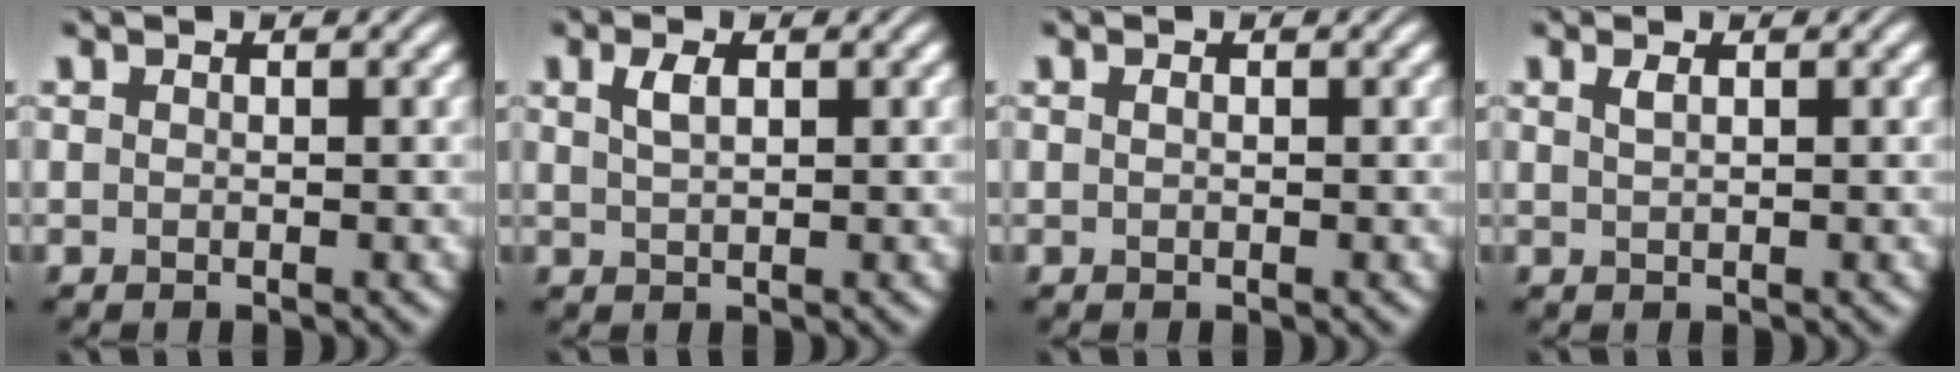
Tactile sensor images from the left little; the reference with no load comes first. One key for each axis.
{"total": 1.7, "fx": 0.8, "fy": 0.6, "fz": 1.3, "tx": -0.029, "ty": 0.004, "tz": 0.017}
{"total": 0.0}
{"total": 0.9, "fx": 0.4, "fy": 0.3, "fz": 0.7, "tx": -0.011, "ty": 0.001, "tz": 0.008}